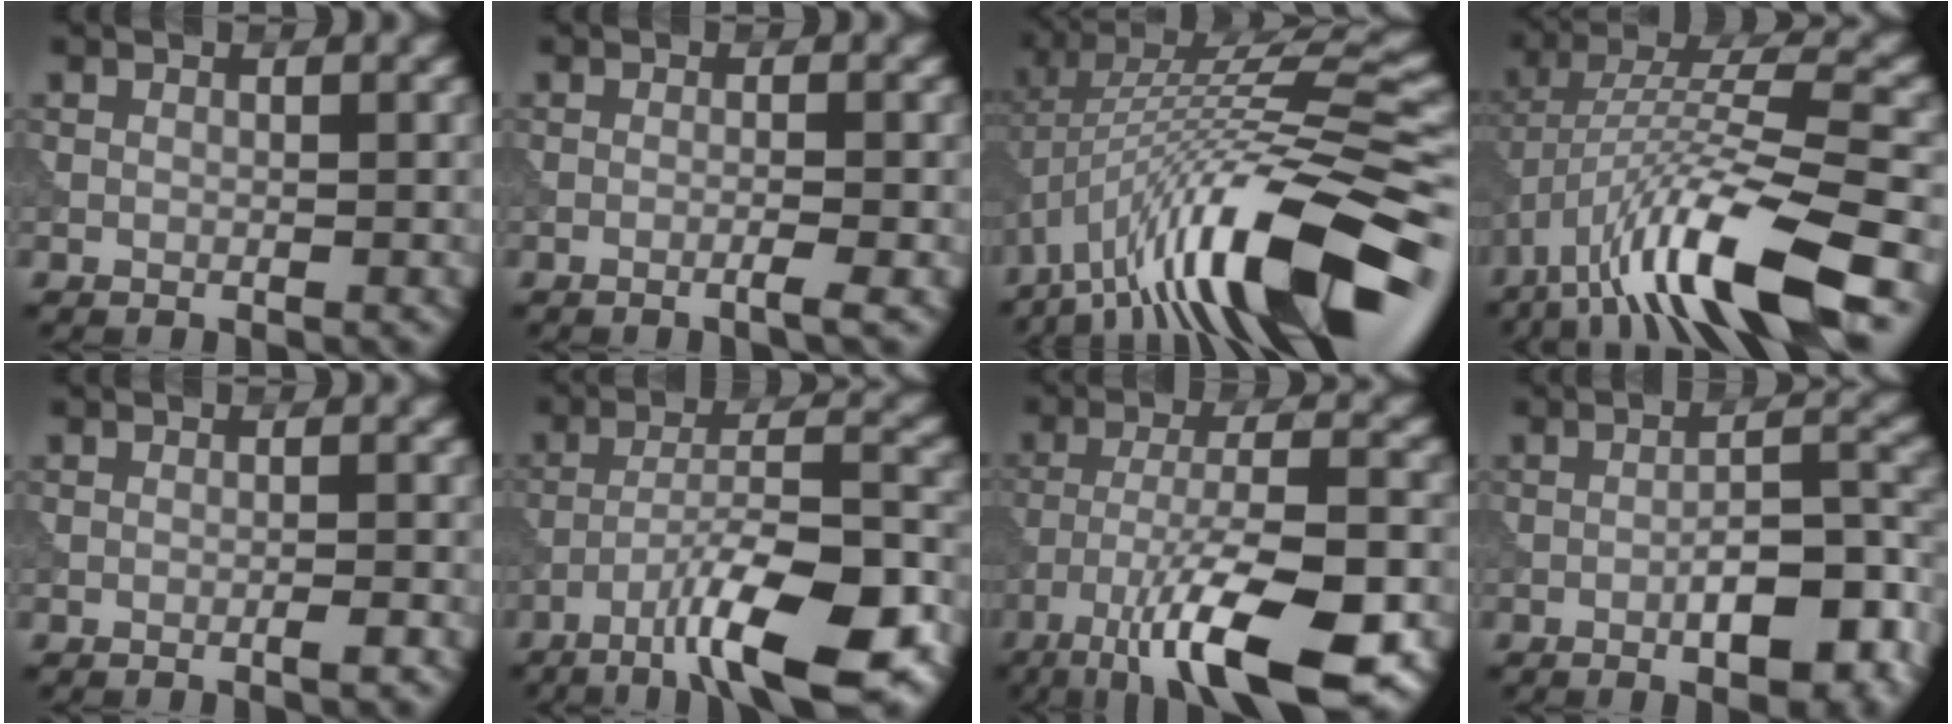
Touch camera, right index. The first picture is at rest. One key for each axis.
{"total": 1.7, "fx": -0.7, "fy": 0.2, "fz": 1.5, "tx": -0.019, "ty": 0.003, "tz": -0.020}
{"total": 14.8, "fx": -6.9, "fy": 3.9, "fz": 12.6, "tx": -0.217, "ty": 0.027, "tz": -0.117}
{"total": 11.6, "fx": -5.8, "fy": 2.8, "fz": 9.7, "tx": -0.181, "ty": 0.012, "tz": -0.104}
{"total": 0.8, "fx": -0.4, "fy": 0.0, "fz": 0.7, "tx": -0.010, "ty": 0.003, "tz": -0.010}
{"total": 11.7, "fx": -7.0, "fy": 2.5, "fz": 9.1, "tx": -0.149, "ty": 0.010, "tz": -0.115}
{"total": 11.5, "fx": -6.3, "fy": 2.9, "fz": 9.2, "tx": -0.159, "ty": -0.001, "tz": -0.111}
{"total": 7.1, "fx": -3.1, "fy": 2.3, "fz": 5.9, "tx": -0.082, "ty": 0.011, "tz": -0.045}